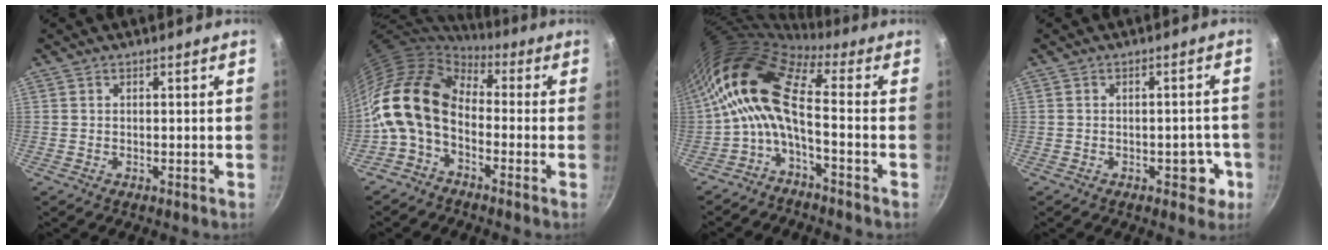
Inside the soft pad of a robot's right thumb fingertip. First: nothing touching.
{"total": 15.0, "force": [-1.5, 10.1, 11.0], "torque": [-0.200, 0.030, -0.050]}
{"total": 13.6, "force": [-0.6, 5.6, 12.4], "torque": [-0.263, 0.027, -0.028]}
{"total": 4.7, "force": [-1.8, 2.8, 3.3], "torque": [-0.008, 0.018, -0.020]}